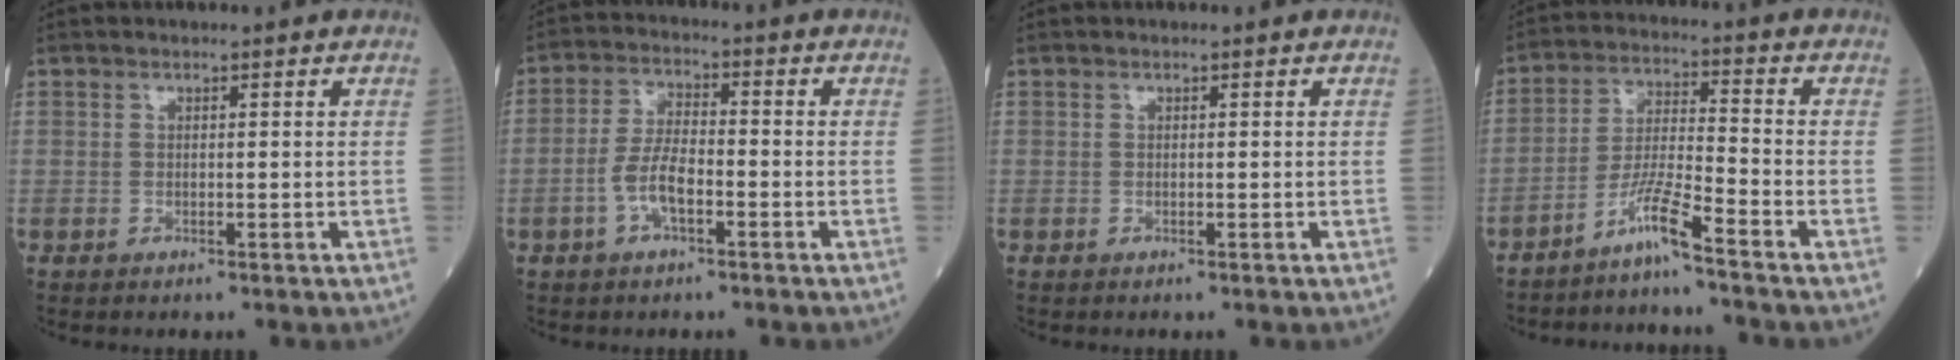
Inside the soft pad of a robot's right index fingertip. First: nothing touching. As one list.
[{"total": 5.7, "force": [-2.2, 1.9, 4.9], "torque": [-0.104, 0.007, -0.045]}, {"total": 0.0}, {"total": 6.1, "force": [-4.9, -1.1, 3.6], "torque": [-0.073, -0.013, -0.099]}]